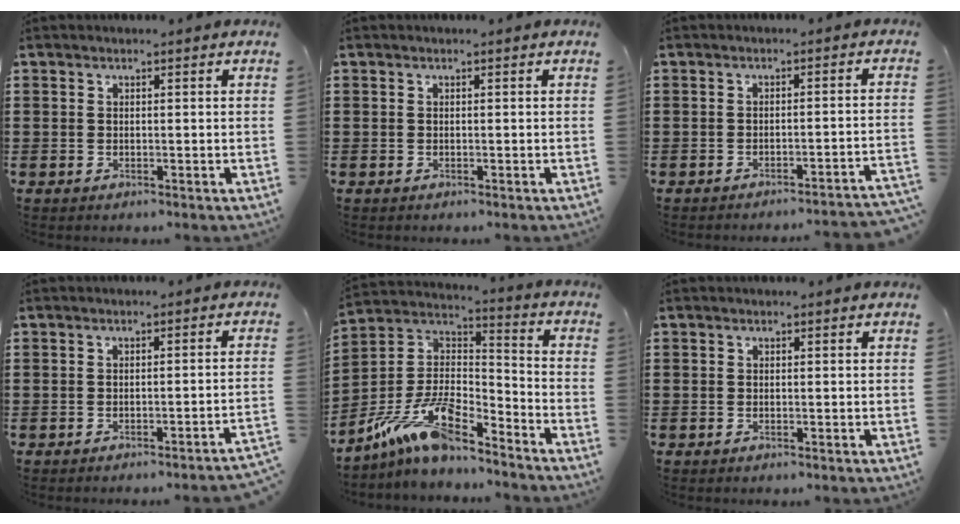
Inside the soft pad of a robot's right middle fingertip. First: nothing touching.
{"total": 0.0}
{"total": 2.1, "force": [-2.0, -0.4, 0.5], "torque": [-0.010, 0.000, -0.042]}
{"total": 1.5, "force": [-1.3, -0.4, 0.6], "torque": [-0.011, 0.001, -0.027]}
{"total": 12.3, "force": [-9.2, 3.5, 7.4], "torque": [-0.168, 0.012, -0.187]}
{"total": 0.0}